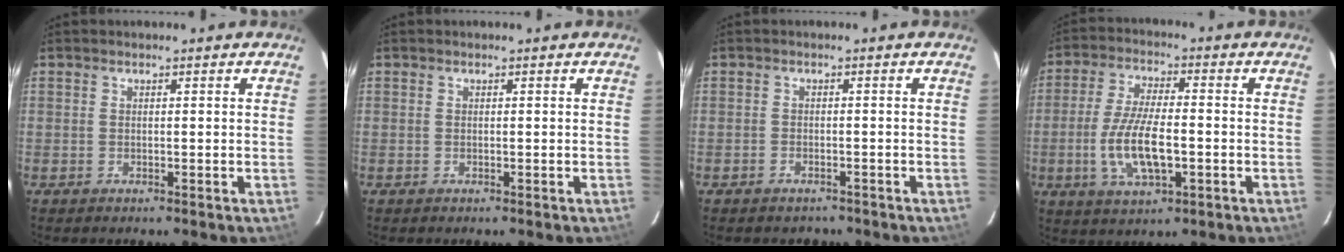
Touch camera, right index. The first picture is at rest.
{"total": 0.0}
{"total": 3.0, "force": [-2.4, 1.7, 0.5], "torque": [-0.013, 0.001, -0.032]}
{"total": 11.0, "force": [-2.6, 3.8, 10.0], "torque": [-0.203, -0.008, -0.047]}